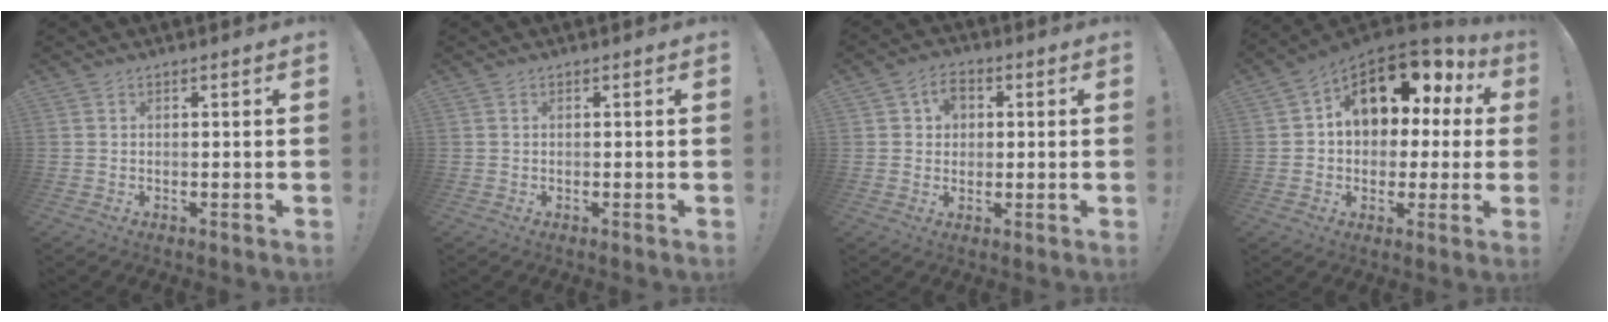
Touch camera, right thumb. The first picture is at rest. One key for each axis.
{"total": 0.0}
{"total": 4.9, "fx": 1.5, "fy": 4.1, "fz": 2.1, "tx": -0.025, "ty": 0.002, "tz": 0.025}
{"total": 14.9, "fx": 6.6, "fy": 9.6, "fz": 9.3, "tx": -0.126, "ty": -0.042, "tz": 0.114}